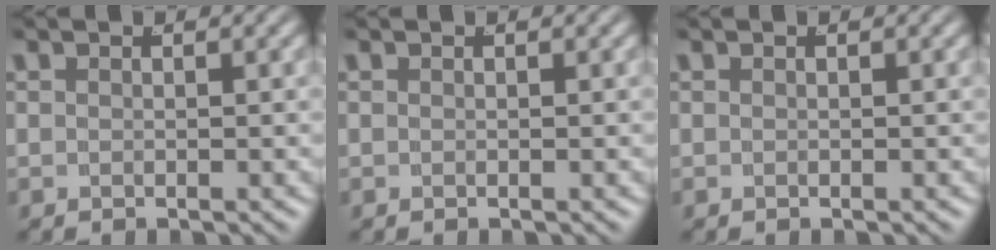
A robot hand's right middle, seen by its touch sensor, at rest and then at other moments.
{"total": 0.0}
{"total": 0.0}